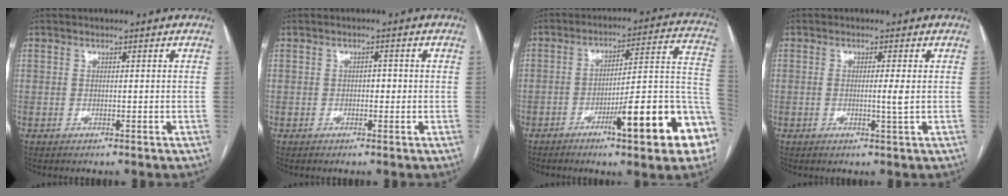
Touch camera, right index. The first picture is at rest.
{"total": 1.3, "force": [-0.2, 0.8, 1.1], "torque": [-0.010, 0.004, -0.005]}
{"total": 18.0, "force": [-7.7, 1.9, 16.1], "torque": [-0.151, 0.018, -0.105]}
{"total": 2.2, "force": [-0.1, -0.5, 2.2], "torque": [-0.037, -0.003, -0.005]}